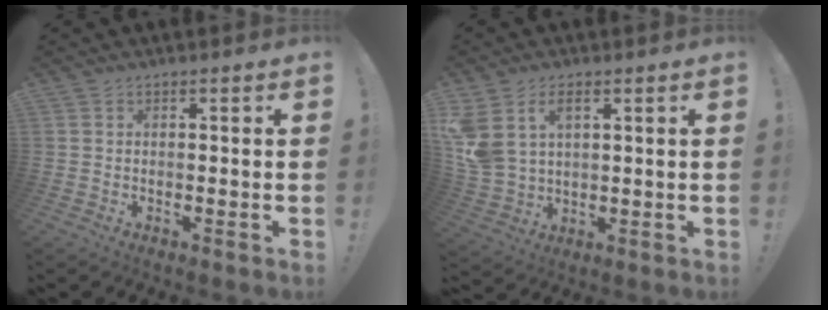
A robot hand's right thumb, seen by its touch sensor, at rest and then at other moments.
{"total": 8.9, "force": [4.3, 5.6, 5.4], "torque": [-0.118, -0.018, 0.082]}